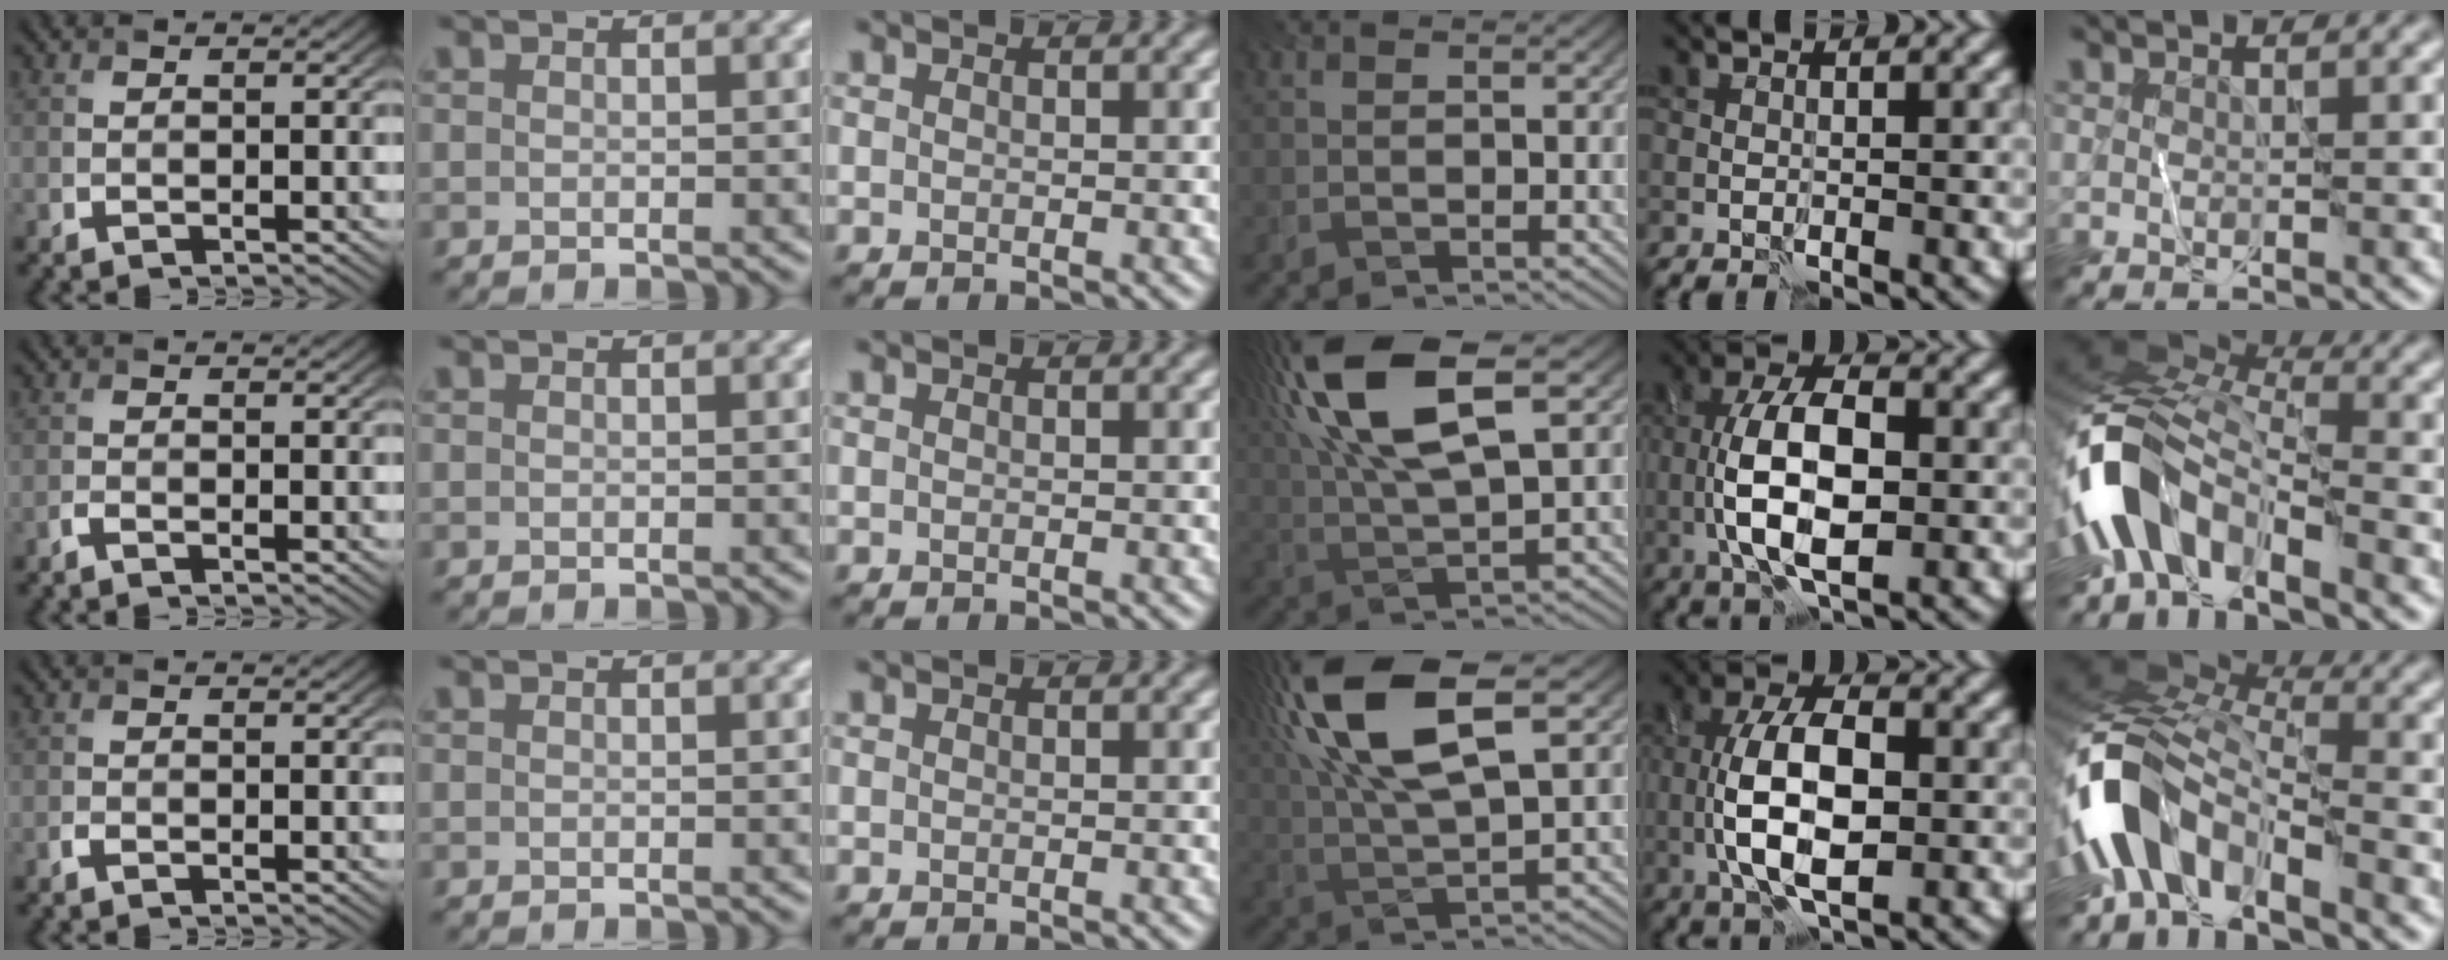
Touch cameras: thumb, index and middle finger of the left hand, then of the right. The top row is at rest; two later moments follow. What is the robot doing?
{"motion": "wipe", "object": "whiteboard"}